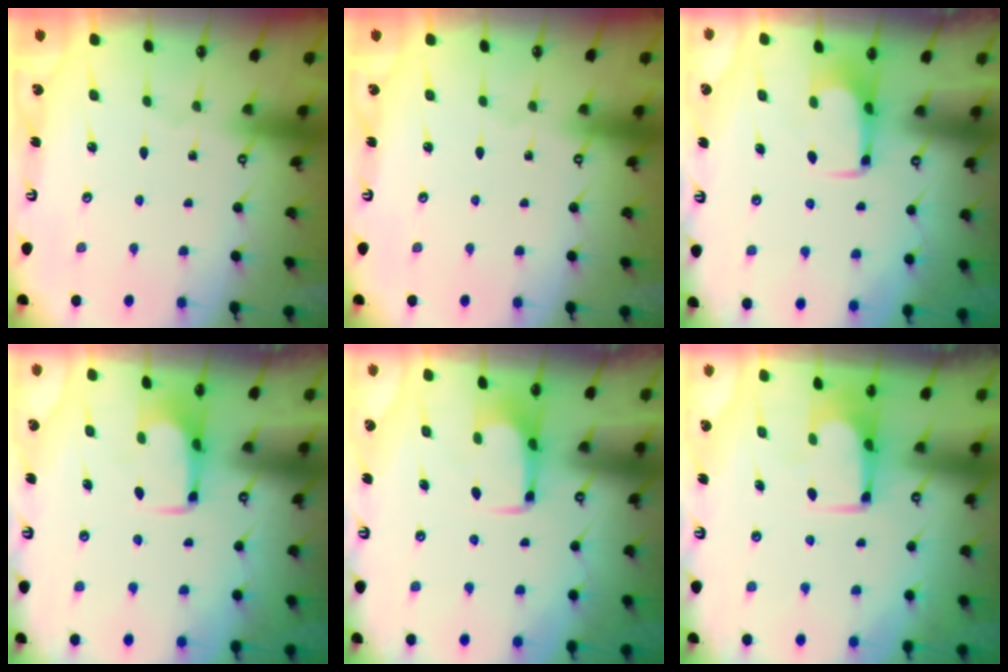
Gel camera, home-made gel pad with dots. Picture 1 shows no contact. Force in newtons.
{"total": 0.0}
{"total": 1.7, "press": 1.6, "slide": 0.4}
{"total": 2.2, "press": 2.1, "slide": 0.4}
{"total": 1.7, "press": 1.6, "slide": 0.4}
{"total": 1.7, "press": 1.6, "slide": 0.3}